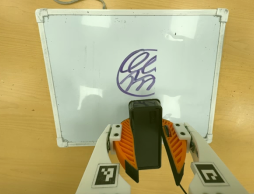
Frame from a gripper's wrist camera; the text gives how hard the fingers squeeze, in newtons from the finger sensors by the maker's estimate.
{"total": 10.4, "left": 10.8, "right": 10.1}